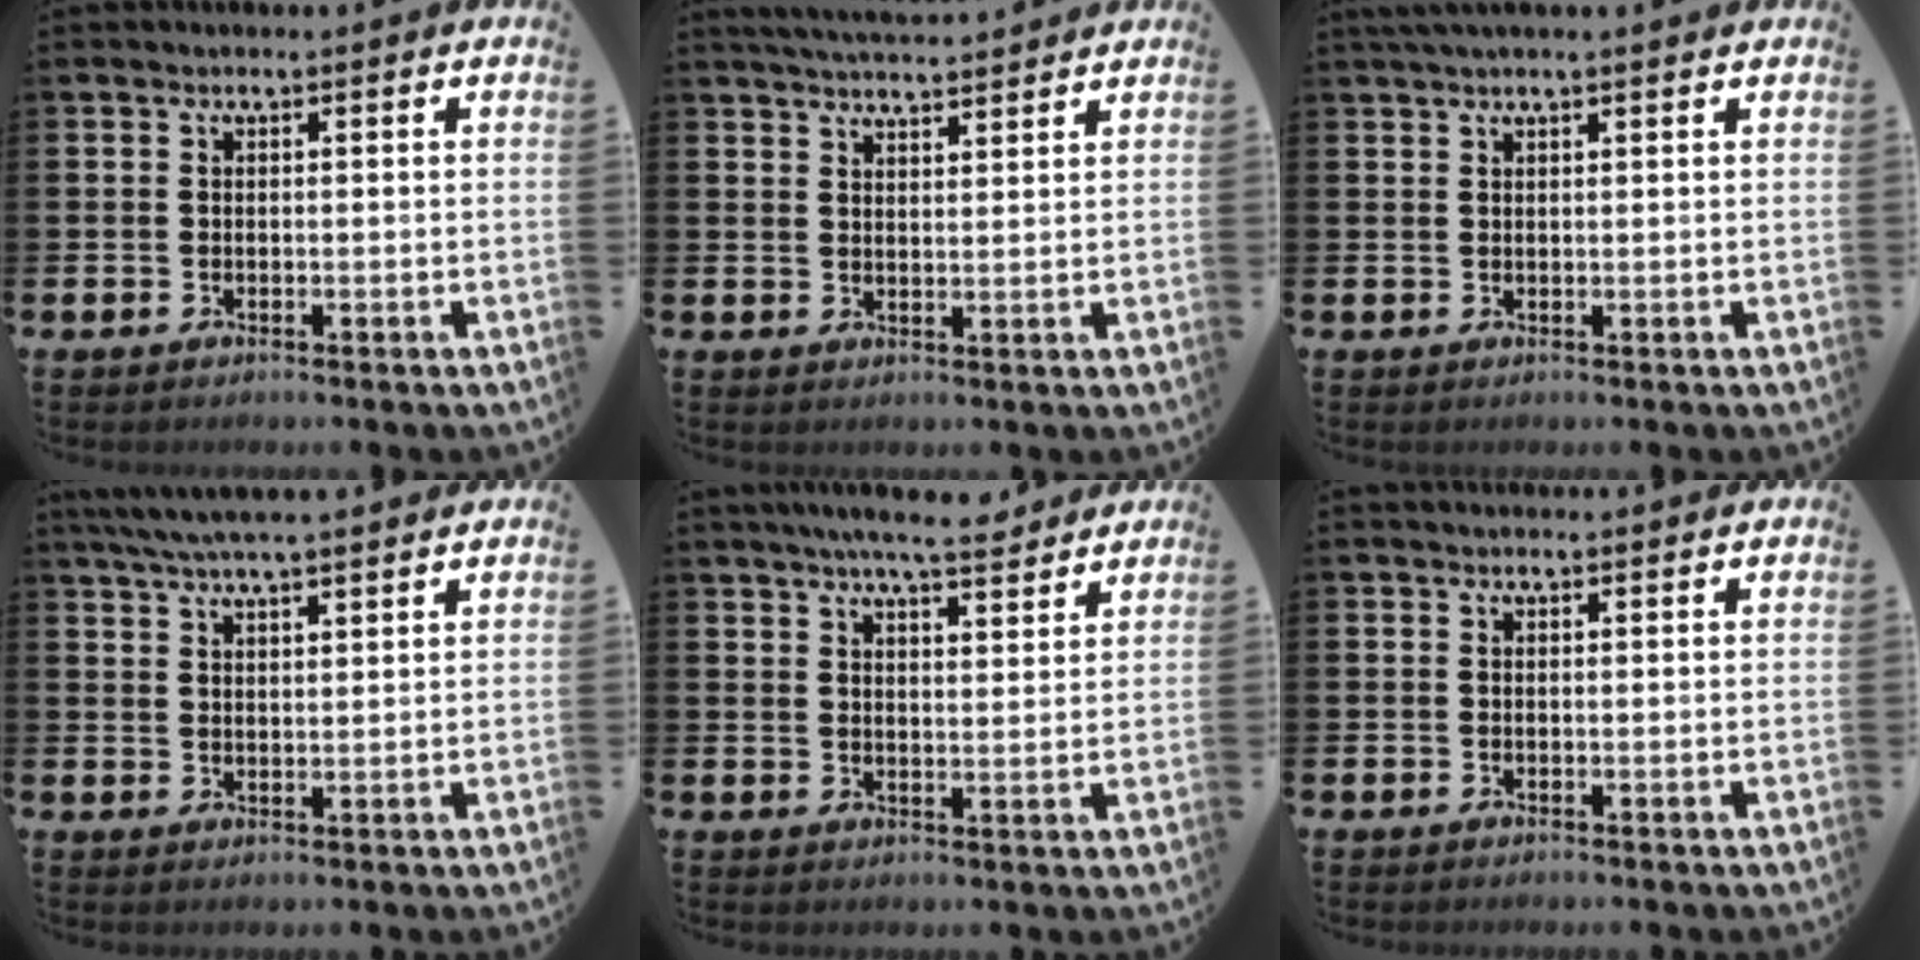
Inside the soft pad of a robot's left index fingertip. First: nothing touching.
{"total": 4.2, "force": [4.2, 0.1, 0.5], "torque": [-0.018, -0.020, 0.076]}
{"total": 1.7, "force": [1.4, 0.0, 0.9], "torque": [-0.019, 0.001, 0.026]}
{"total": 5.7, "force": [5.3, 0.5, 2.0], "torque": [-0.051, -0.013, 0.098]}
{"total": 6.7, "force": [6.2, 0.8, 2.2], "torque": [-0.047, -0.024, 0.110]}
{"total": 0.6, "force": [0.6, 0.1, 0.1], "torque": [0.006, -0.003, 0.008]}